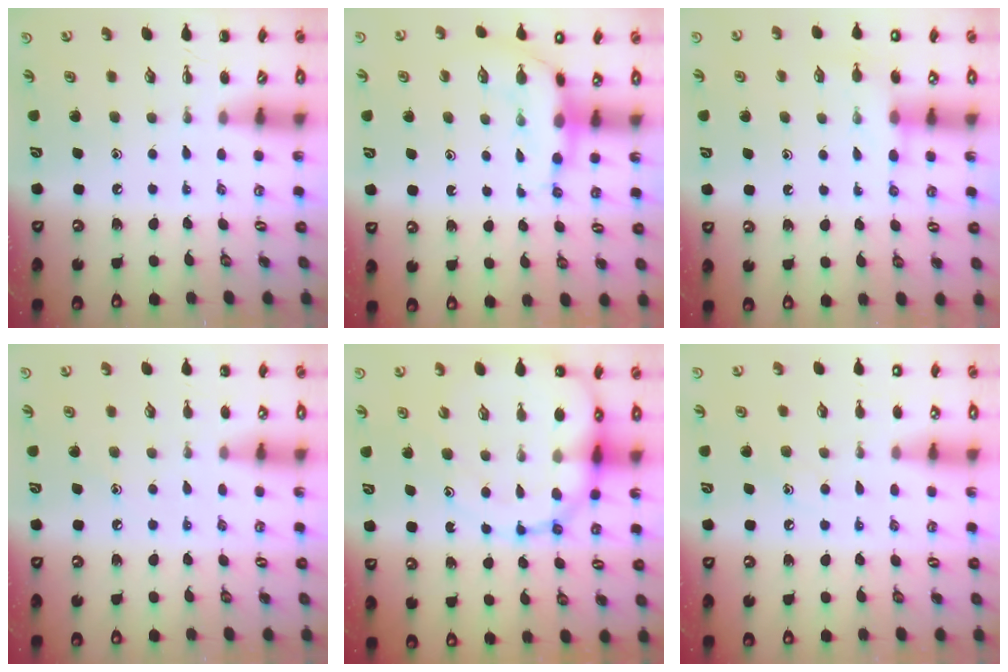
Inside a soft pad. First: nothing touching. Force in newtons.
{"total": 7.9, "press": 7.8, "slide": 1.5}
{"total": 7.2, "press": 7.2, "slide": 0.4}
{"total": 6.3, "press": 6.0, "slide": 1.8}
{"total": 15.9, "press": 15.5, "slide": 3.5}
{"total": 8.5, "press": 8.4, "slide": 1.7}